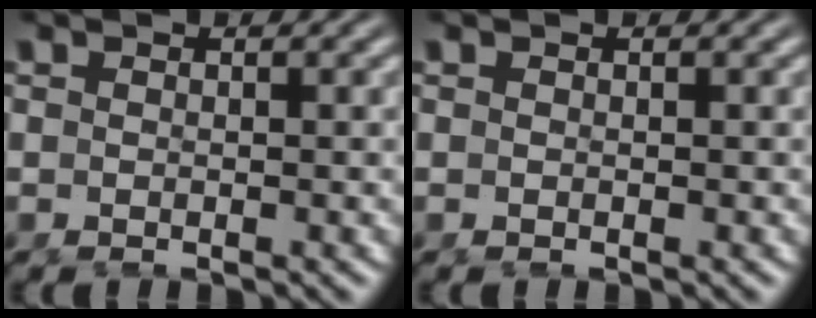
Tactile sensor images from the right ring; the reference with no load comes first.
{"total": 0.0}